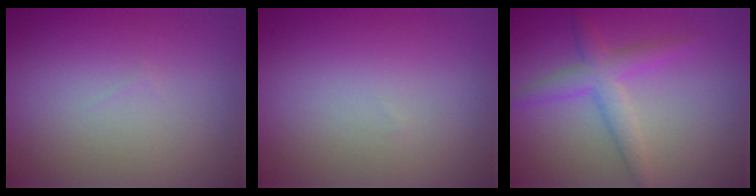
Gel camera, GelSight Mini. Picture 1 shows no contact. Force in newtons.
{"total": 0.0}
{"total": 3.2, "press": 3.2, "slide": 0.1}